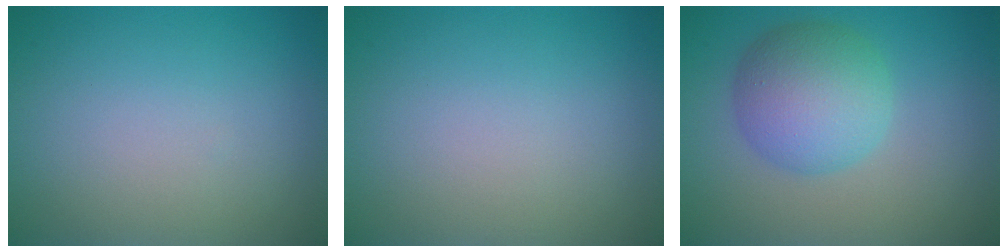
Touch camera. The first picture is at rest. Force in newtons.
{"total": 0.0}
{"total": 5.9, "press": 5.9, "slide": 0.0}